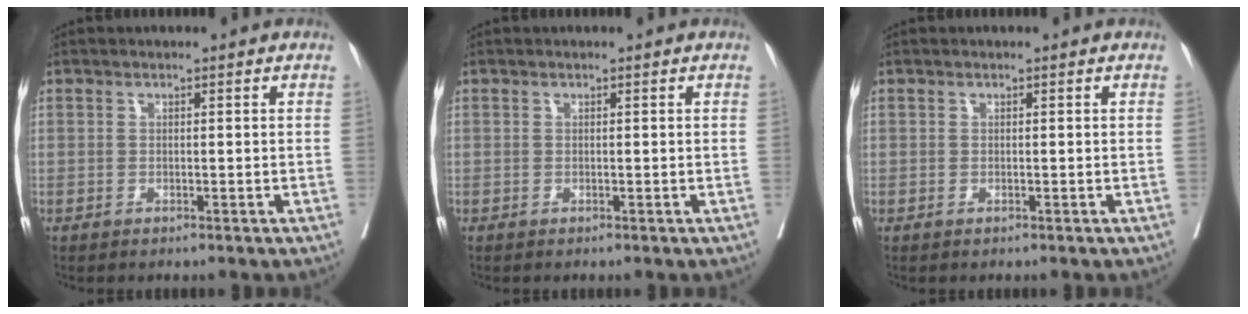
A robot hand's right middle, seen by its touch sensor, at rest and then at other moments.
{"total": 0.0}
{"total": 0.0}